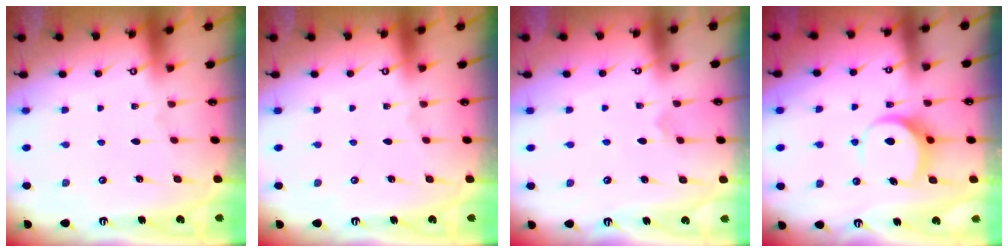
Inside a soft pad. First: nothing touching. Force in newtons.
{"total": 0.0}
{"total": 2.7, "press": 2.6, "slide": 0.7}
{"total": 6.5, "press": 6.5, "slide": 0.4}